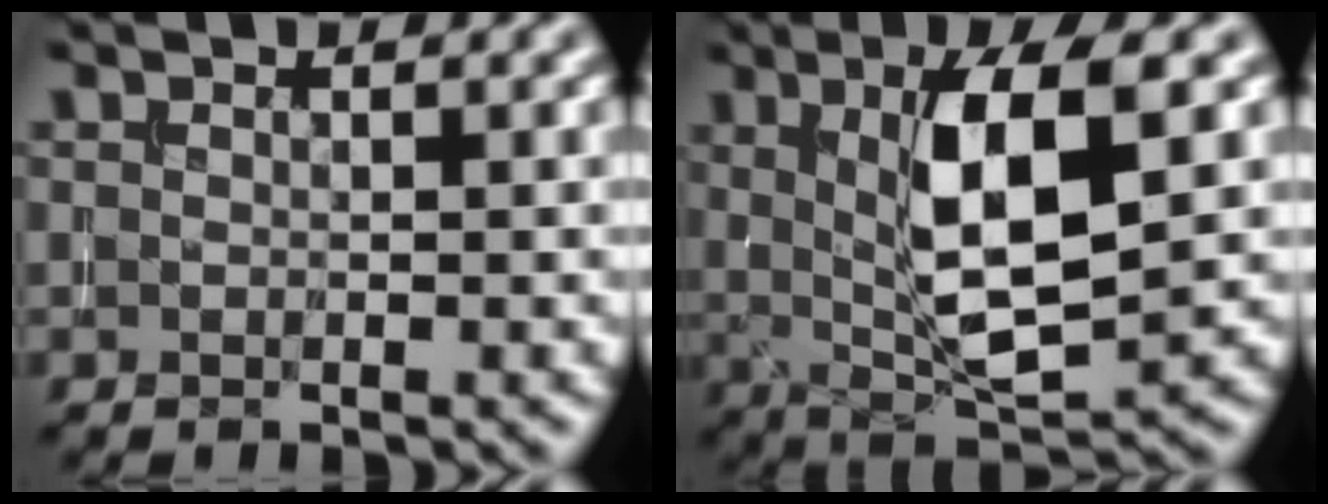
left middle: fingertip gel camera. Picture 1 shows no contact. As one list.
[{"total": 8.7, "force": [1.6, 2.7, 8.1], "torque": [-0.139, -0.003, 0.030]}]